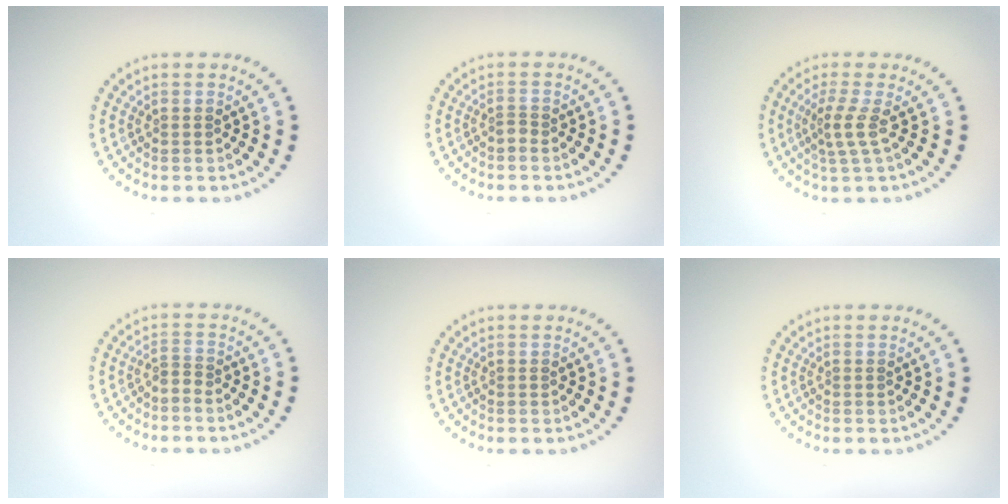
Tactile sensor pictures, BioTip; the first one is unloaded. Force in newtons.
{"total": 0.9, "press": 0.6, "slide": 0.7}
{"total": 2.2, "press": 1.4, "slide": 1.6}
{"total": 1.0, "press": 0.4, "slide": 1.0}
{"total": 0.0}
{"total": 0.0}